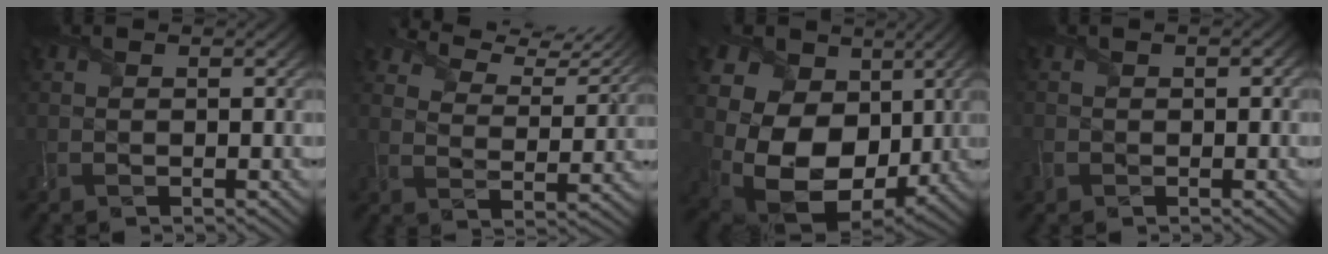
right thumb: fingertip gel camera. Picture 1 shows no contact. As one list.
[{"total": 9.0, "force": [7.6, 2.8, 4.0], "torque": [-0.091, 0.012, 0.125]}, {"total": 17.7, "force": [1.3, 14.2, 10.6], "torque": [-0.224, -0.041, 0.053]}, {"total": 2.1, "force": [-0.6, 1.8, 0.9], "torque": [-0.025, -0.008, -0.013]}]